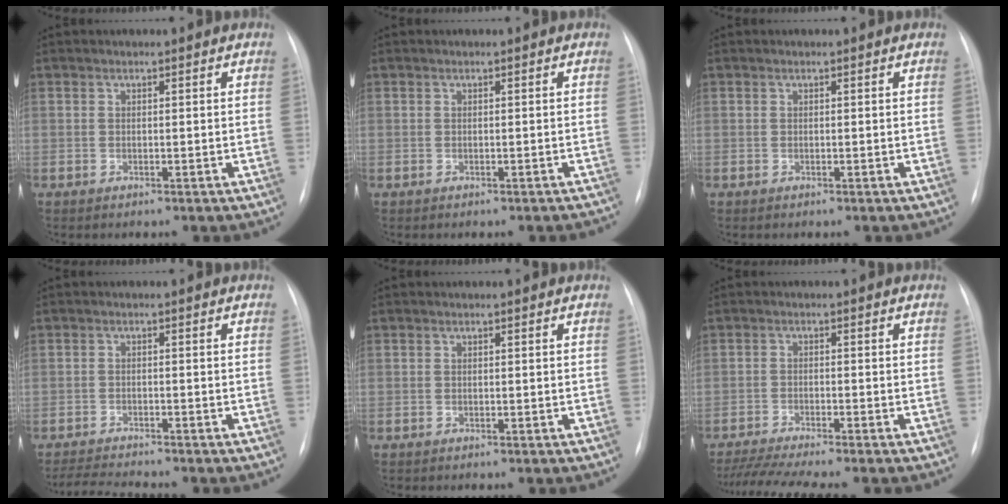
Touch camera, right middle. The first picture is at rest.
{"total": 1.6, "force": [-1.4, 0.5, 0.5], "torque": [-0.005, 0.004, -0.017]}
{"total": 0.0}
{"total": 4.9, "force": [-4.7, -0.5, 1.4], "torque": [-0.026, -0.020, -0.079]}
{"total": 0.0}
{"total": 9.4, "force": [-8.2, -0.7, 4.6], "torque": [-0.069, -0.017, -0.130]}